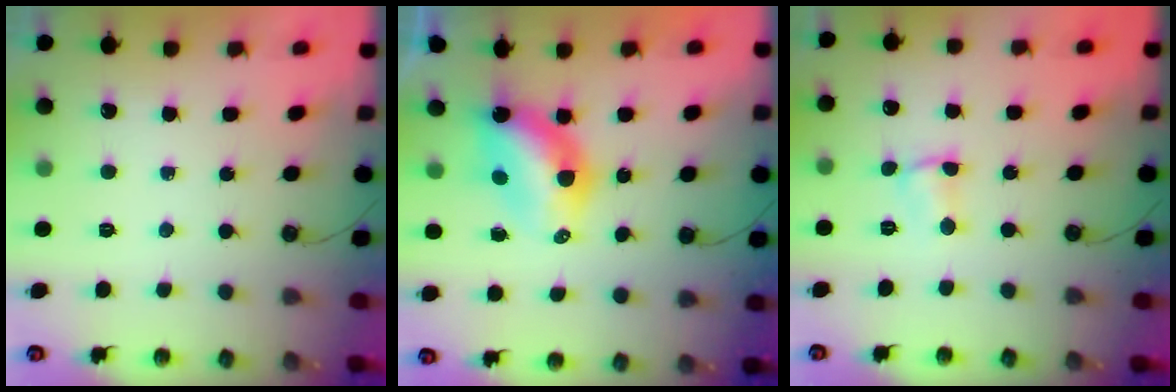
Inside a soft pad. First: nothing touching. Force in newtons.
{"total": 6.7, "press": 6.7, "slide": 0.2}
{"total": 2.7, "press": 2.7, "slide": 0.5}